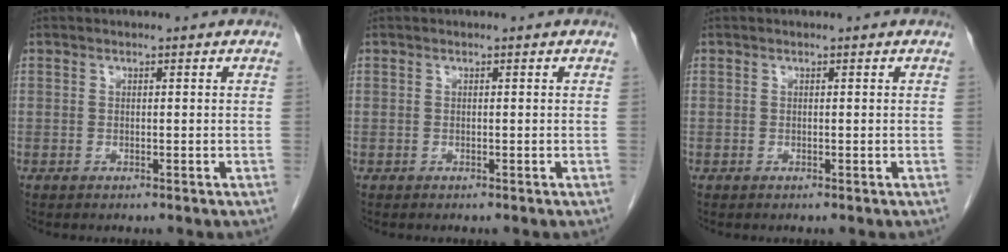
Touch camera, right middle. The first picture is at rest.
{"total": 0.0}
{"total": 0.0}